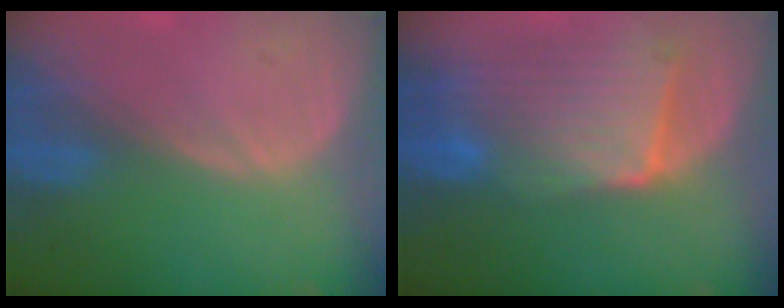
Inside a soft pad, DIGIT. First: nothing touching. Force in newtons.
{"total": 9.6, "press": 8.7, "slide": 4.1}